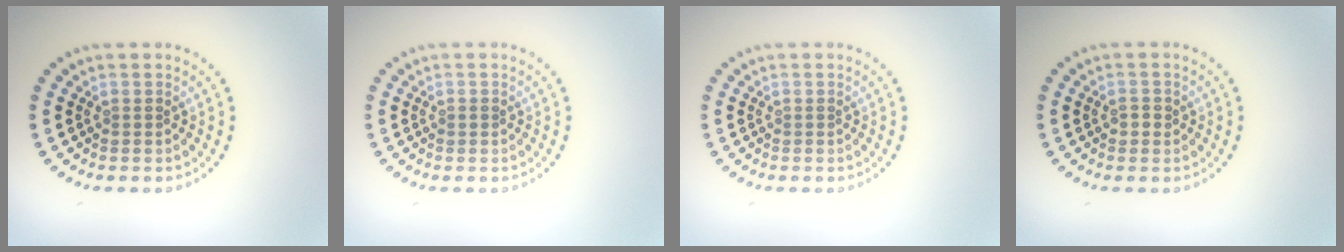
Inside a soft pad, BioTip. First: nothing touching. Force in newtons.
{"total": 0.7, "press": 0.7, "slide": 0.1}
{"total": 0.0}
{"total": 0.9, "press": 0.9, "slide": 0.2}